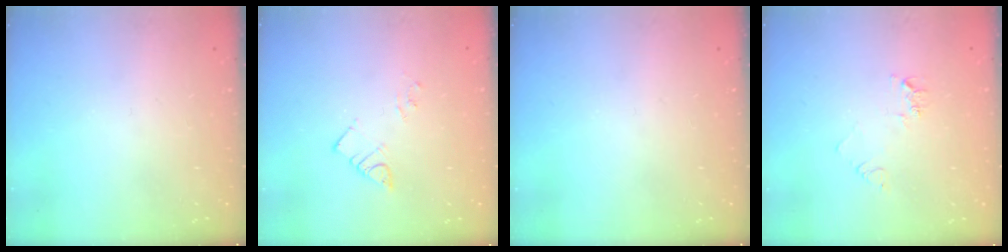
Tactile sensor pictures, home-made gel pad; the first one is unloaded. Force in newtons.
{"total": 4.0, "press": 3.9, "slide": 0.5}
{"total": 0.0}
{"total": 5.1, "press": 5.0, "slide": 0.5}